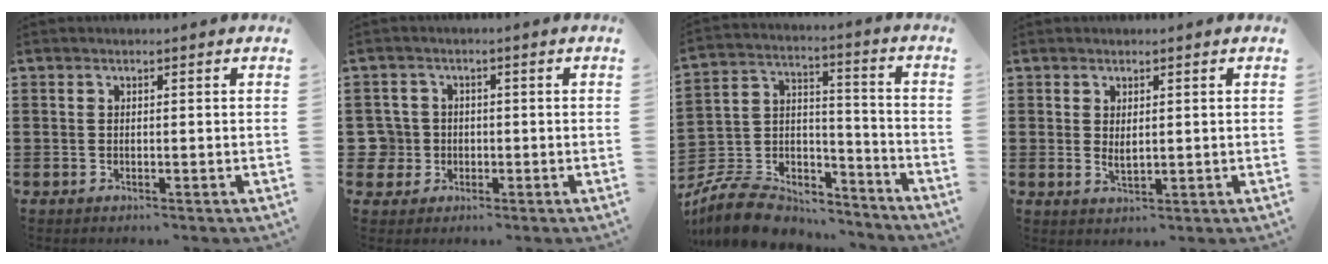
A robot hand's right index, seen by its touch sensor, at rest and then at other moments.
{"total": 3.7, "force": [-0.6, 3.6, 0.6], "torque": [-0.042, 0.004, -0.017]}
{"total": 9.5, "force": [-8.4, 3.8, 2.3], "torque": [-0.065, 0.022, -0.165]}
{"total": 1.7, "force": [0.6, 0.7, 1.4], "torque": [-0.028, 0.001, 0.010]}